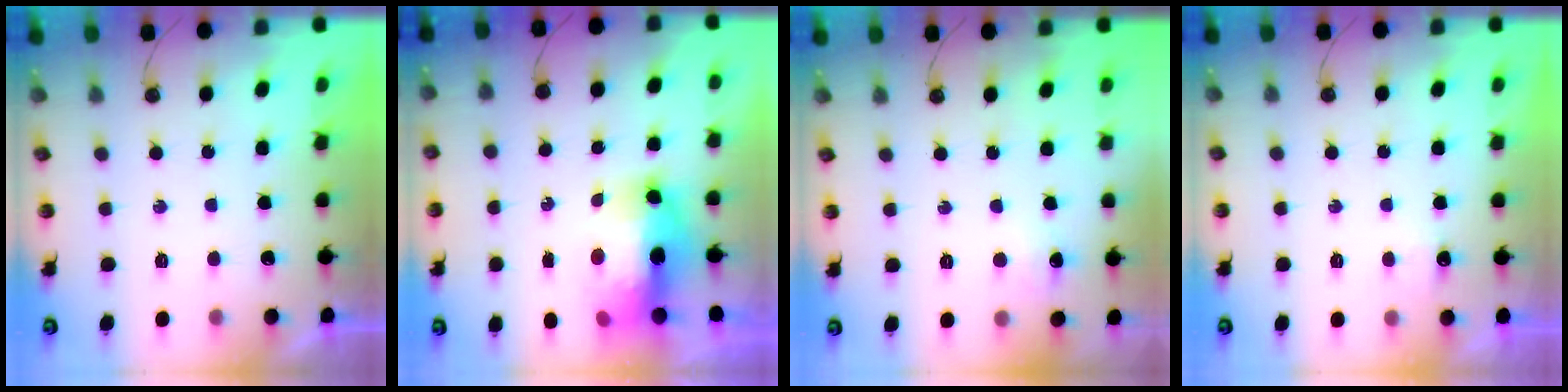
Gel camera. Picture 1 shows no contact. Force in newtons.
{"total": 13.2, "press": 13.0, "slide": 2.0}
{"total": 4.9, "press": 4.9, "slide": 0.7}
{"total": 2.7, "press": 2.6, "slide": 0.8}